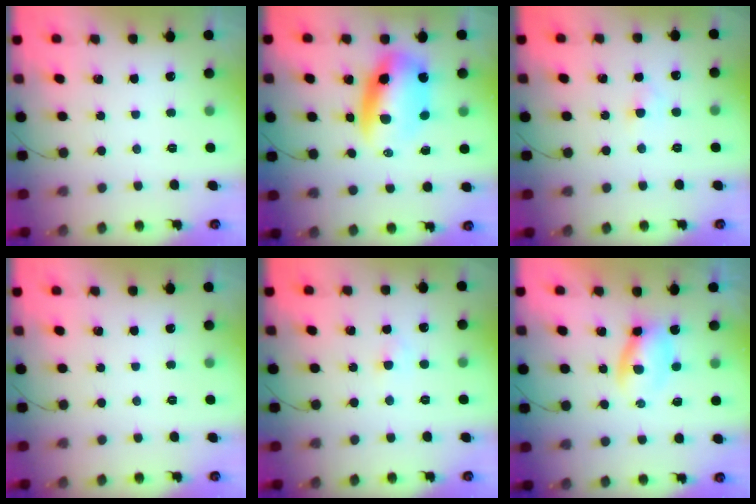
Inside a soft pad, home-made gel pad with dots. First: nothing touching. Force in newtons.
{"total": 11.3, "press": 11.0, "slide": 2.8}
{"total": 2.1, "press": 2.0, "slide": 0.9}
{"total": 0.0}
{"total": 1.8, "press": 1.5, "slide": 0.9}
{"total": 3.4, "press": 3.1, "slide": 1.2}